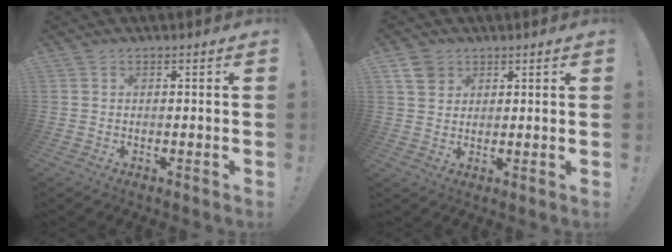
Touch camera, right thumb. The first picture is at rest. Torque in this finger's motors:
{"motor_torque": [0.08, 1.03, 0.36, 0.09, 0.15]}